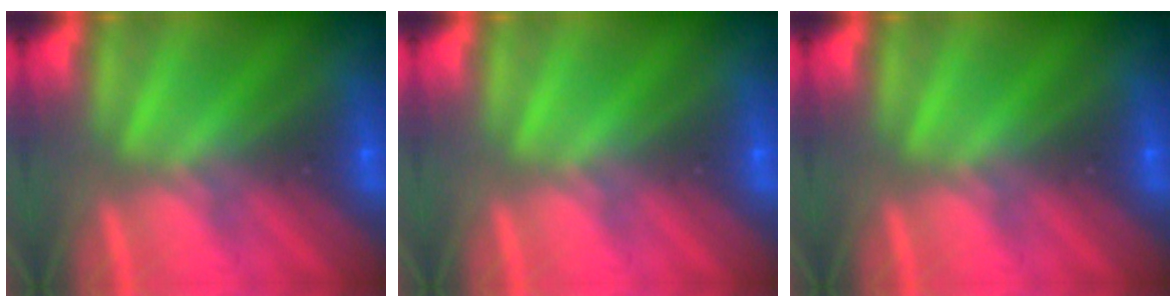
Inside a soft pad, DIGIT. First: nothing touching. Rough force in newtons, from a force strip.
{"total": 0.0}
{"total": 0.0}